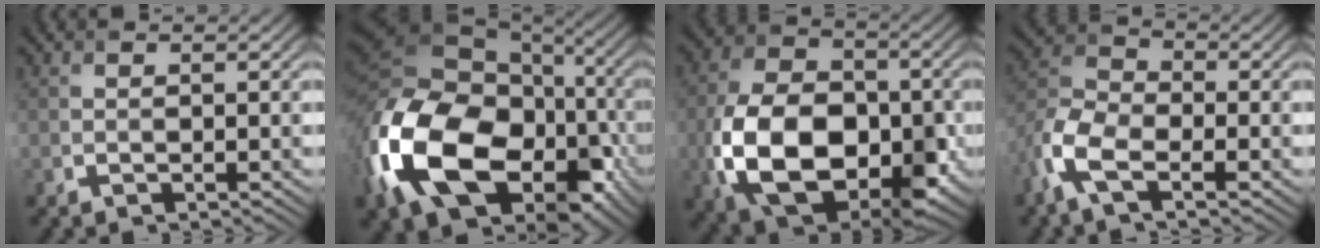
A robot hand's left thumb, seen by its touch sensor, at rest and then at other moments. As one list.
[{"total": 21.6, "force": [-6.7, 14.4, 14.6], "torque": [-0.354, -0.039, -0.102]}, {"total": 15.1, "force": [-4.0, 9.9, 10.8], "torque": [-0.226, -0.026, -0.079]}, {"total": 7.9, "force": [-4.1, 3.5, 5.8], "torque": [-0.140, -0.001, -0.102]}]